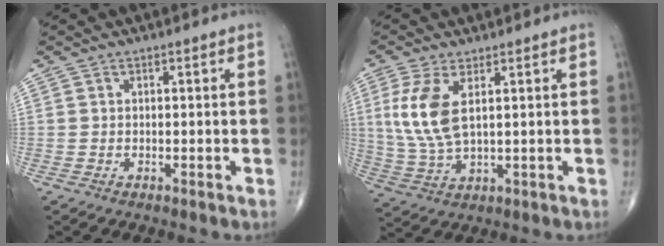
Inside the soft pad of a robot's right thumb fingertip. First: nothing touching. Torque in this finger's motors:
{"motor_torque": [-0.62, 0.54, 0.50, 0.10, 0.05]}